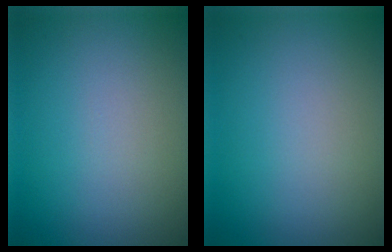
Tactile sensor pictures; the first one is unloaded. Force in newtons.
{"total": 0.0}